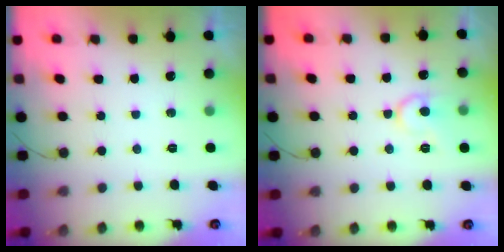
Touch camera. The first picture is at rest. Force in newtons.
{"total": 10.1, "press": 10.1, "slide": 1.0}